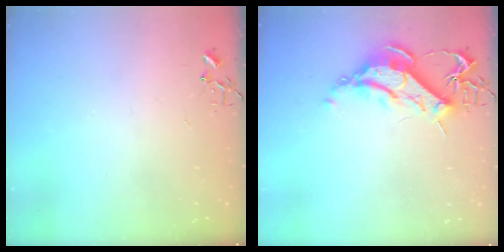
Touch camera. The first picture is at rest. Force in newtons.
{"total": 12.1, "press": 12.0, "slide": 1.3}